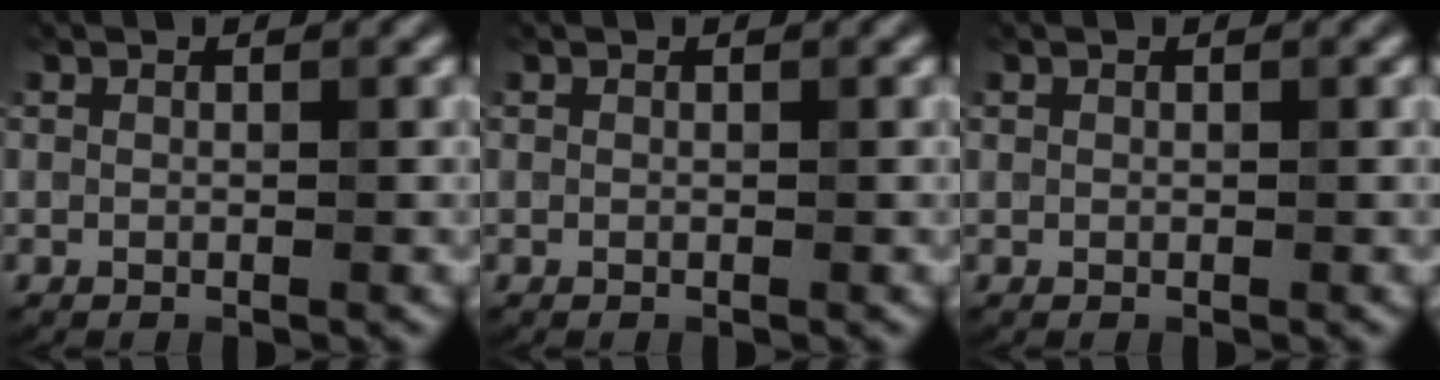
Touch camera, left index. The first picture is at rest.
{"total": 0.0}
{"total": 0.0}